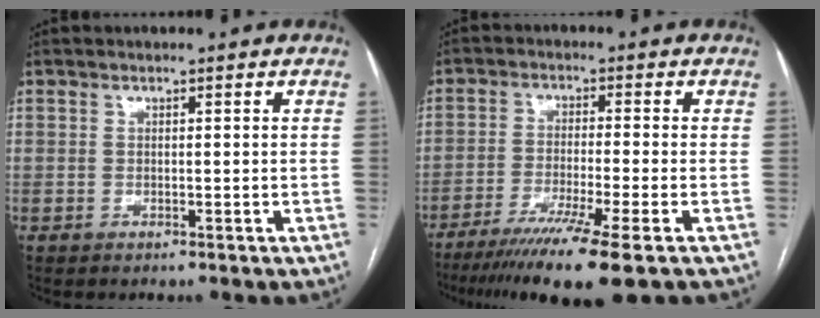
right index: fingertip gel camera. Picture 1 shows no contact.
{"total": 11.8, "force": [-7.9, -1.0, 8.7], "torque": [-0.143, -0.033, -0.126]}